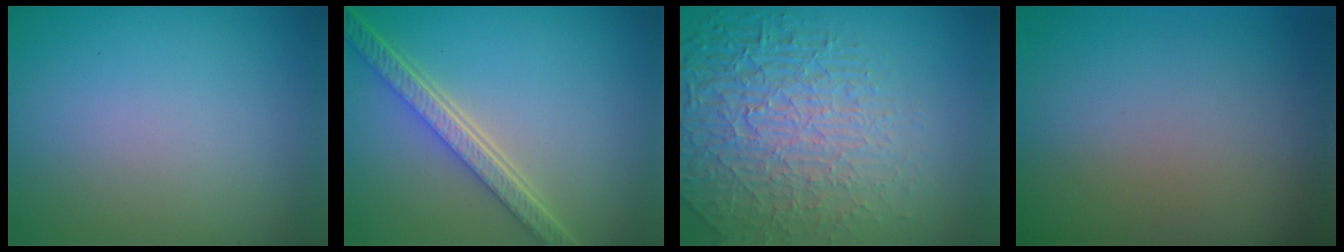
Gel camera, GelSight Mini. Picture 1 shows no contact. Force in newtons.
{"total": 5.5, "press": 4.1, "slide": 3.8}
{"total": 8.0, "press": 5.9, "slide": 5.3}
{"total": 0.0}